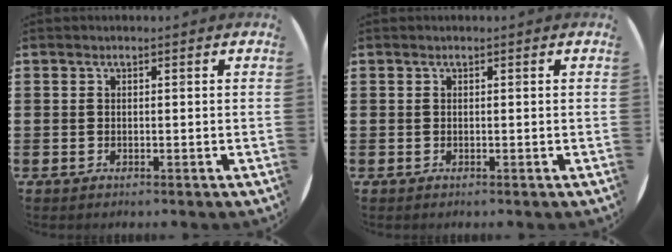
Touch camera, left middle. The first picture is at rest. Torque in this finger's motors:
{"motor_torque": [0.26, -0.14, -0.03, 0.00]}